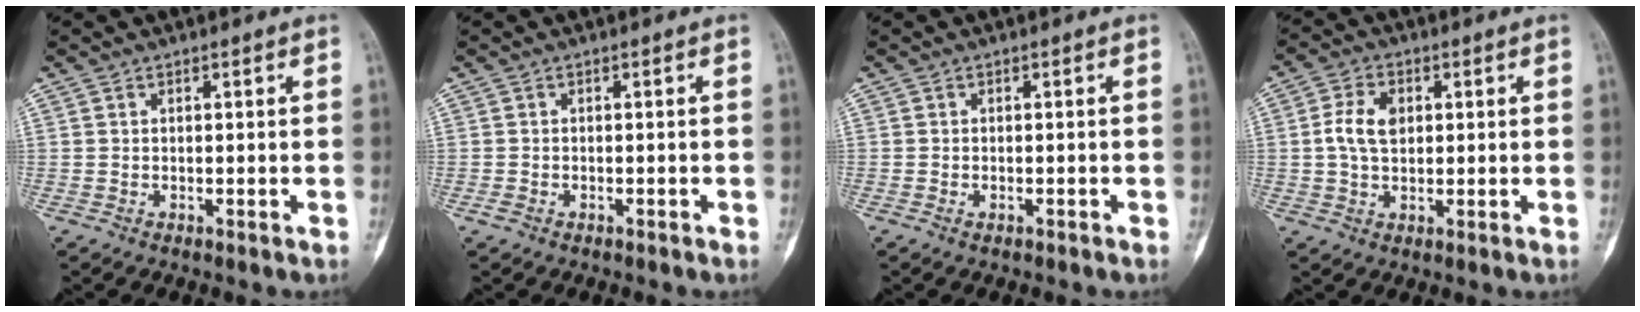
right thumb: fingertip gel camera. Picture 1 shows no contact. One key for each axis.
{"total": 1.1, "fx": -0.6, "fy": 0.8, "fz": 0.5, "tx": -0.014, "ty": 0.006, "tz": -0.009}
{"total": 0.9, "fx": -0.5, "fy": 0.6, "fz": 0.5, "tx": -0.011, "ty": 0.008, "tz": -0.004}
{"total": 6.3, "fx": 0.9, "fy": 4.2, "fz": 4.6, "tx": -0.089, "ty": 0.008, "tz": 0.017}